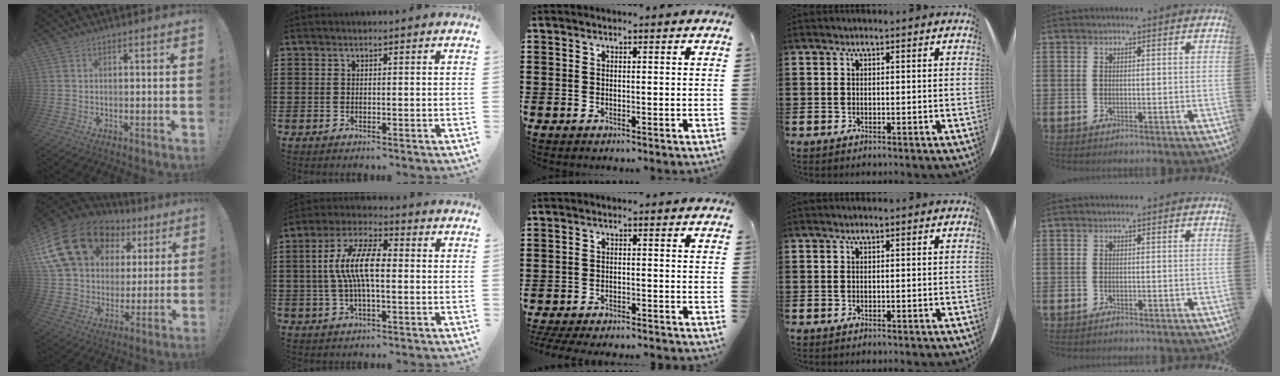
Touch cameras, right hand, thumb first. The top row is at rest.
{"thumb": {"total": 22.5, "force": [10.8, 15.5, 12.2], "torque": [-0.212, -0.042, 0.220]}, "index": {"total": 9.2, "force": [0.1, 3.3, 8.6], "torque": [-0.189, -0.001, -0.009]}, "middle": {"total": 3.2, "force": [-3.2, -0.1, 0.5], "torque": [-0.008, -0.002, -0.065]}}